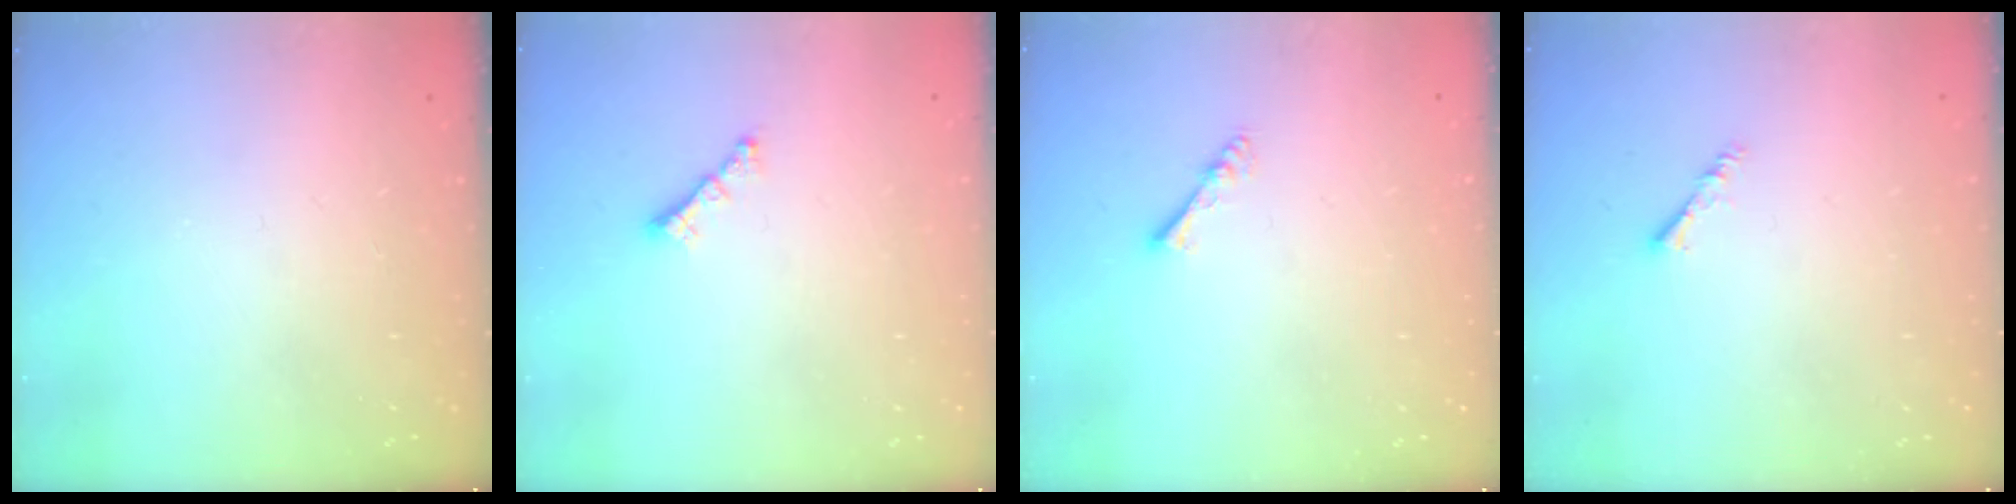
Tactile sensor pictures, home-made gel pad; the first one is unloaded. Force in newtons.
{"total": 1.8, "press": 1.7, "slide": 0.5}
{"total": 2.9, "press": 2.8, "slide": 0.5}
{"total": 1.5, "press": 1.5, "slide": 0.4}